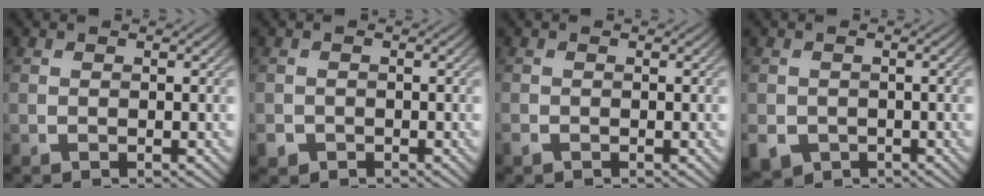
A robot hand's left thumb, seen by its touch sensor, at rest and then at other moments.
{"total": 1.7, "force": [-1.0, 1.3, 0.4], "torque": [-0.008, -0.007, -0.025]}
{"total": 0.7, "force": [-0.5, 0.3, 0.3], "torque": [-0.007, -0.003, -0.012]}
{"total": 3.9, "force": [-1.7, 3.3, 1.3], "torque": [-0.033, -0.022, -0.028]}